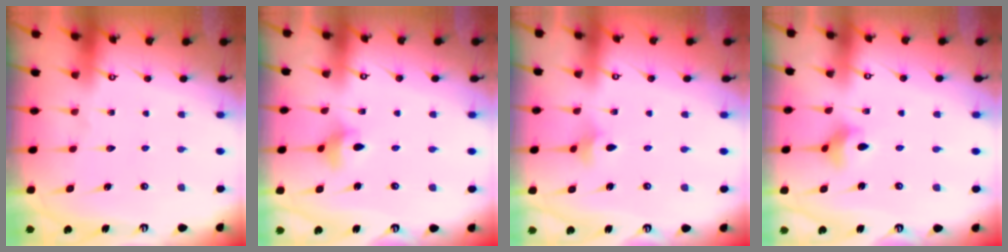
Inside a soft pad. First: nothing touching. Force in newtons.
{"total": 3.8, "press": 3.8, "slide": 0.6}
{"total": 3.4, "press": 3.3, "slide": 0.8}
{"total": 4.5, "press": 4.5, "slide": 0.6}